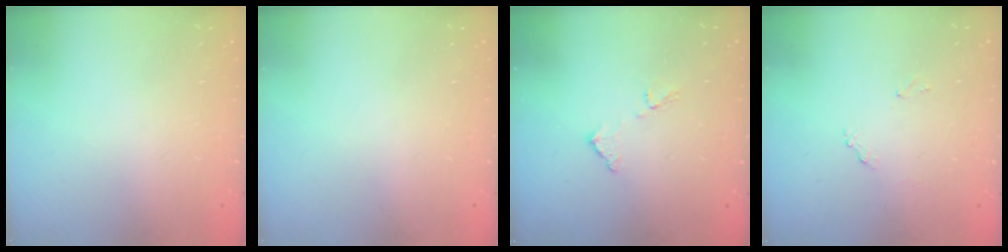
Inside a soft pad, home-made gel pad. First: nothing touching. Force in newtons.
{"total": 0.0}
{"total": 7.5, "press": 7.5, "slide": 0.3}
{"total": 7.2, "press": 7.1, "slide": 0.4}